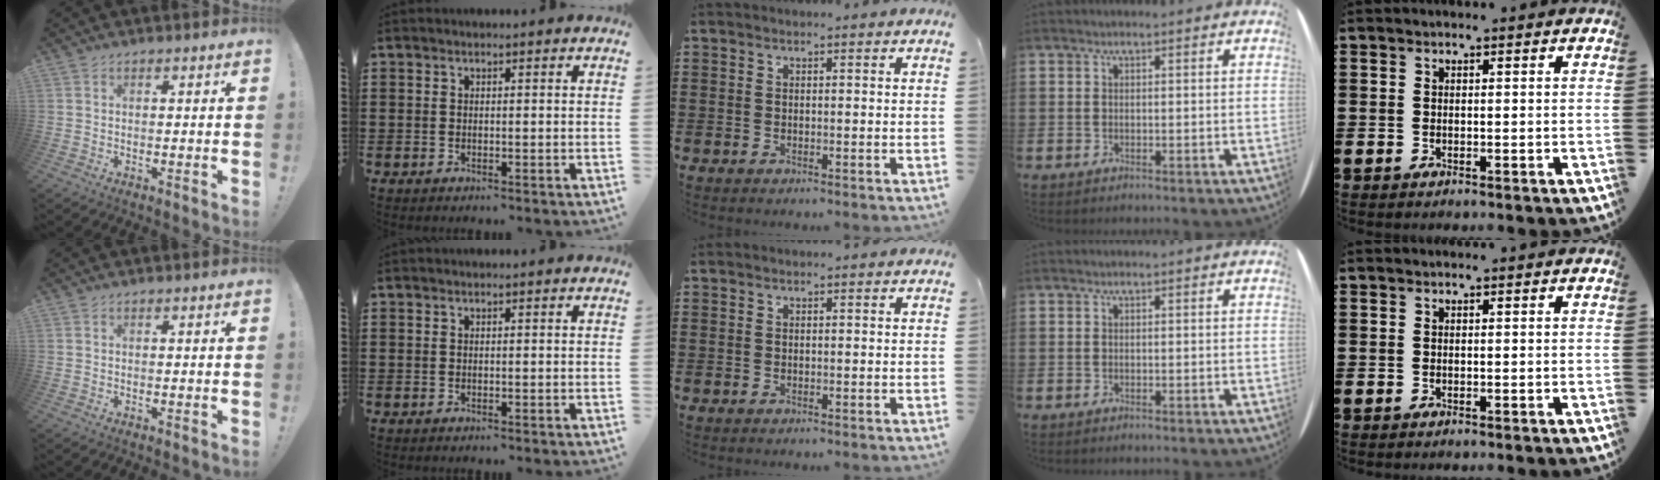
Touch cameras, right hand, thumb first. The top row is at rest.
{}